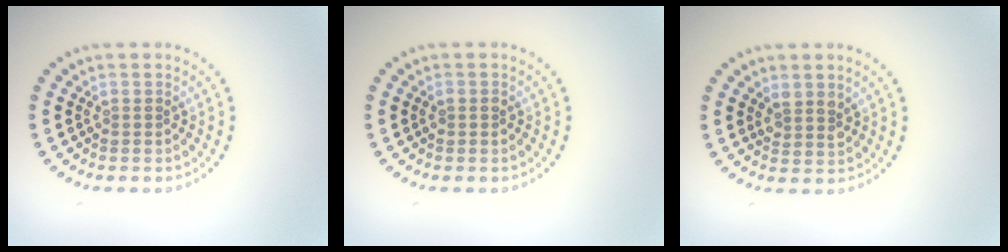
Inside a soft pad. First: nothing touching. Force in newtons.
{"total": 1.0, "press": 0.9, "slide": 0.2}
{"total": 1.7, "press": 1.5, "slide": 0.8}